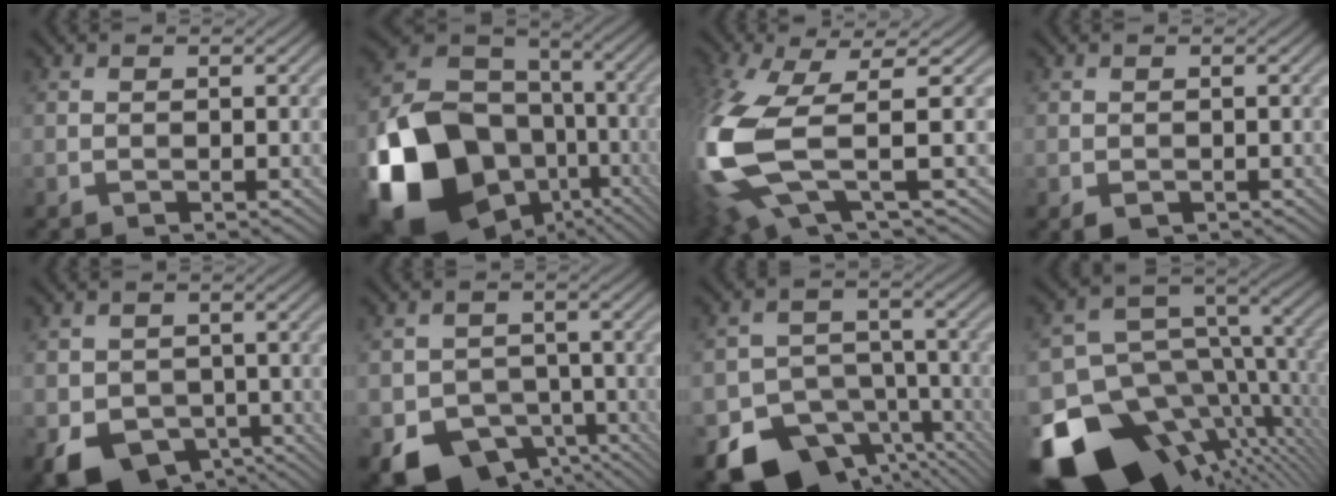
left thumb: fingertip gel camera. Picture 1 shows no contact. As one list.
[{"total": 19.4, "force": [-7.6, 14.7, 10.0], "torque": [-0.249, -0.044, -0.128]}, {"total": 12.8, "force": [-2.1, 4.1, 11.9], "torque": [-0.297, -0.020, -0.037]}, {"total": 1.0, "force": [-0.6, 0.7, 0.4], "torque": [-0.013, -0.005, -0.010]}, {"total": 6.8, "force": [-3.4, 5.2, 2.9], "torque": [-0.068, -0.022, -0.059]}, {"total": 9.0, "force": [-5.3, 6.3, 3.8], "torque": [-0.065, -0.022, -0.093]}, {"total": 14.8, "force": [-9.4, 10.3, 5.2], "torque": [-0.106, -0.047, -0.133]}, {"total": 17.2, "force": [-7.2, 10.6, 11.4], "torque": [-0.250, -0.030, -0.098]}]